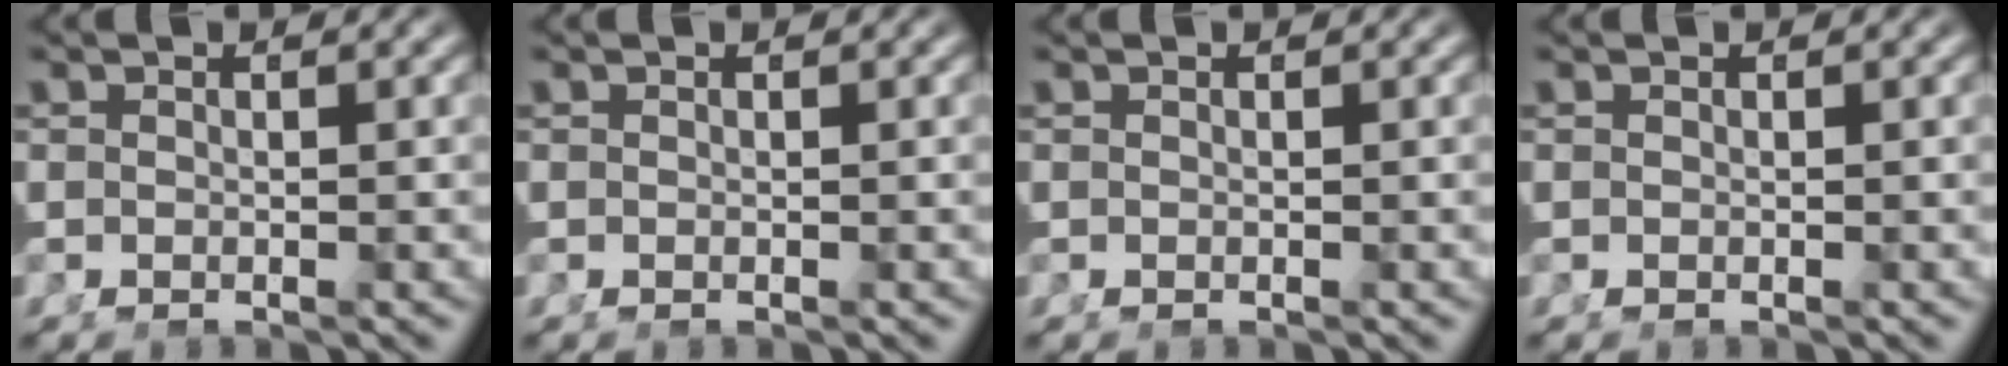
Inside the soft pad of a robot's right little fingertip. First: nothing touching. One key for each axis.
{"total": 0.0}
{"total": 0.0}
{"total": 0.0}